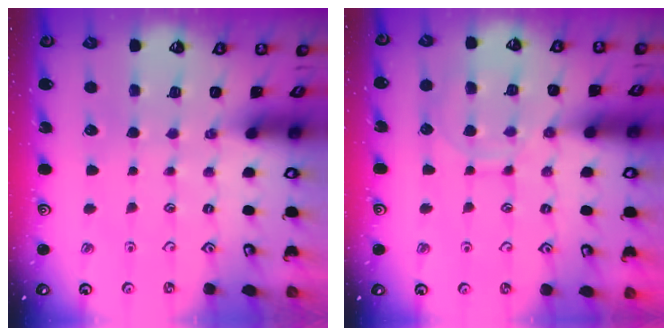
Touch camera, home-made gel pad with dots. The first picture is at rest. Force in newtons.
{"total": 10.3, "press": 10.2, "slide": 1.0}